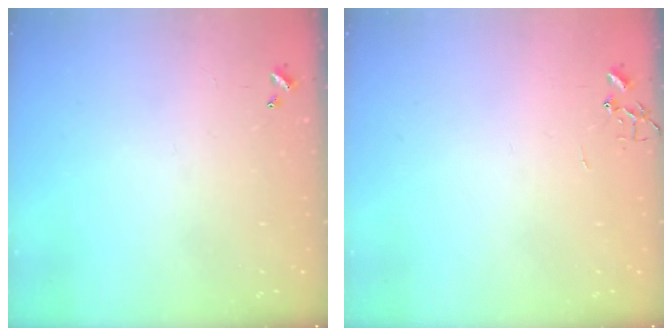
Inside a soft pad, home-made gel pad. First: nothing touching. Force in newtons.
{"total": 0.0}